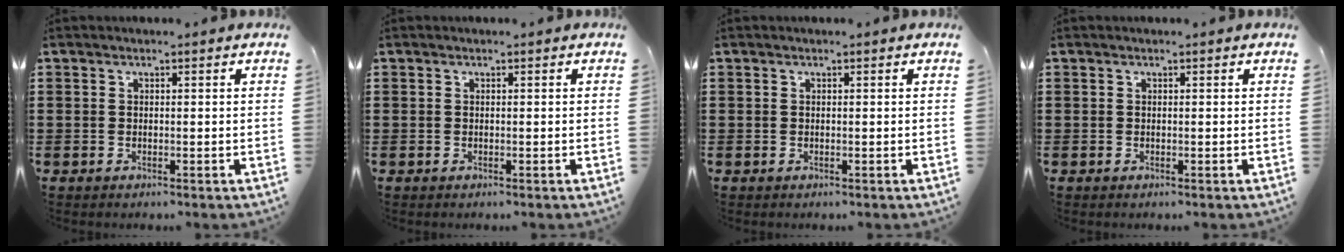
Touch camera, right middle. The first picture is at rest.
{"total": 0.0}
{"total": 0.0}
{"total": 0.0}